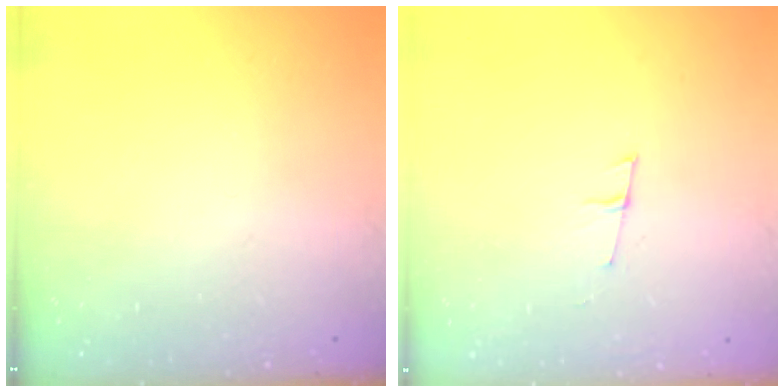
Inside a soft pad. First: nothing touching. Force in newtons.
{"total": 5.3, "press": 4.5, "slide": 2.9}